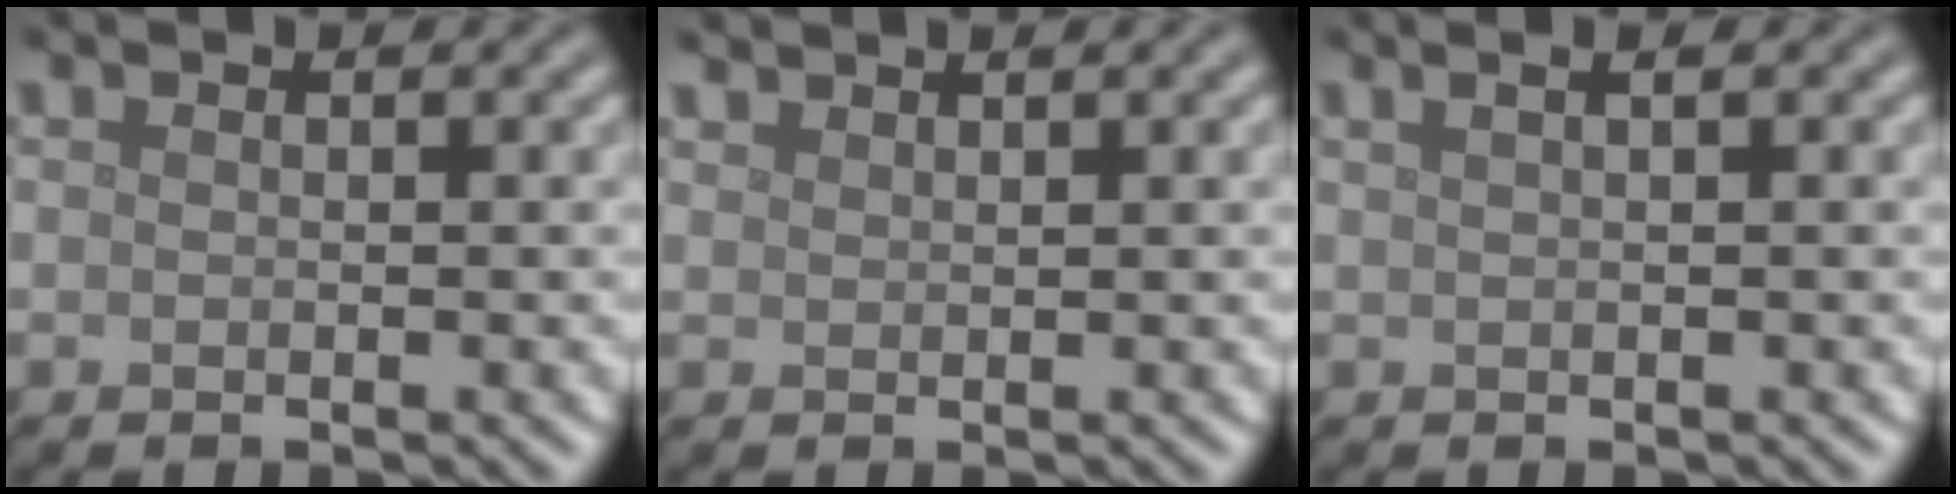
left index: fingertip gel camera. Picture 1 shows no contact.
{"total": 1.2, "force": [1.2, 0.1, 0.2], "torque": [-0.003, 0.003, 0.025]}
{"total": 3.6, "force": [1.8, 1.9, 2.5], "torque": [-0.015, 0.024, -0.004]}